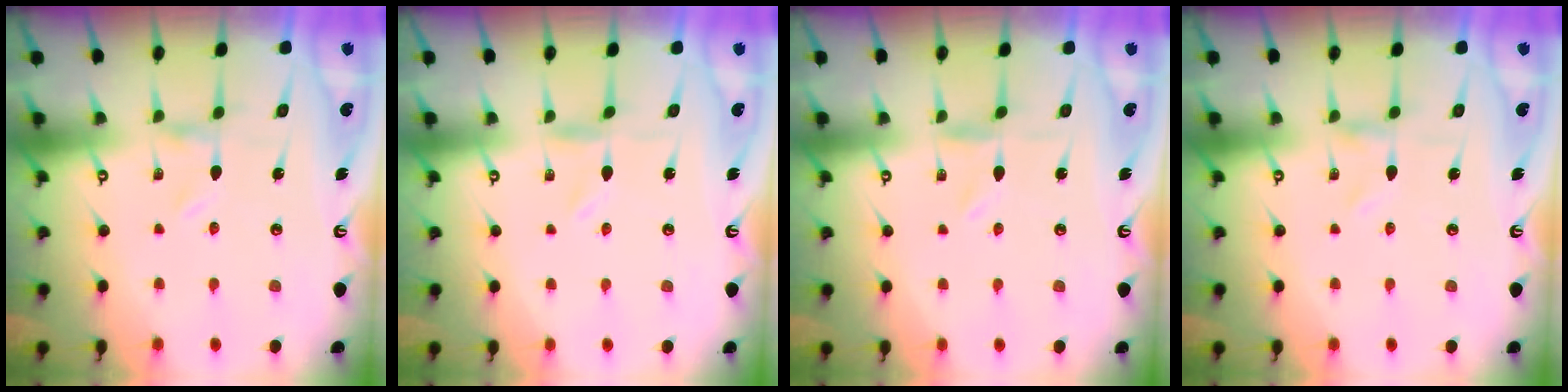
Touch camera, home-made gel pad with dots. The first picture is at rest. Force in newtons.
{"total": 0.7, "press": 0.7, "slide": 0.2}
{"total": 0.7, "press": 0.7, "slide": 0.1}
{"total": 0.0}